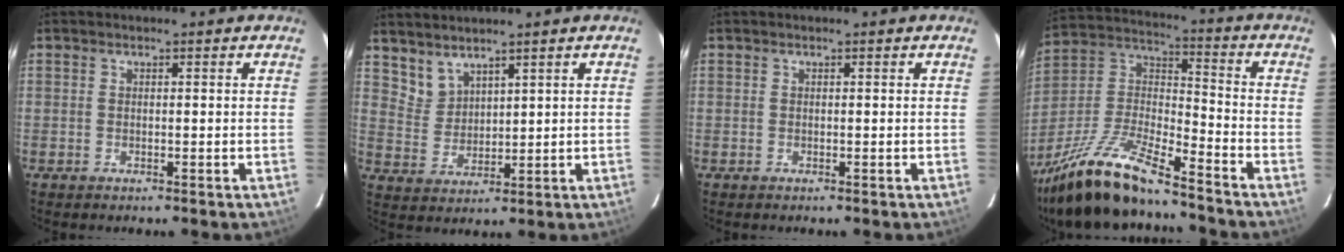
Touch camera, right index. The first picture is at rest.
{"total": 4.8, "force": [4.4, 1.8, 1.1], "torque": [-0.018, 0.001, 0.097]}
{"total": 0.0}
{"total": 19.5, "force": [-15.2, 3.3, 11.7], "torque": [-0.250, -0.015, -0.285]}